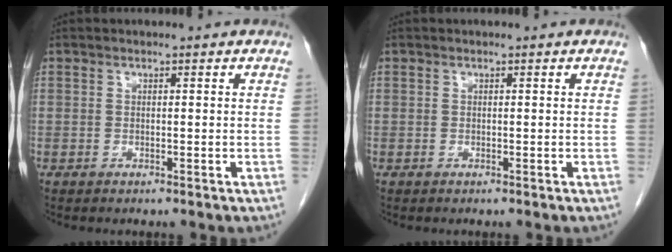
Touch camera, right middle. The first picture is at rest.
{"total": 0.0}